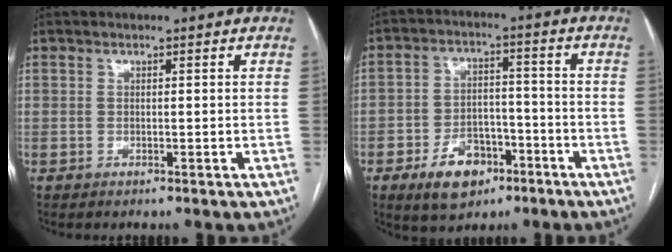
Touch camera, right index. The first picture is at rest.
{"total": 9.1, "force": [-5.1, 5.6, 5.1], "torque": [-0.088, 0.011, -0.077]}